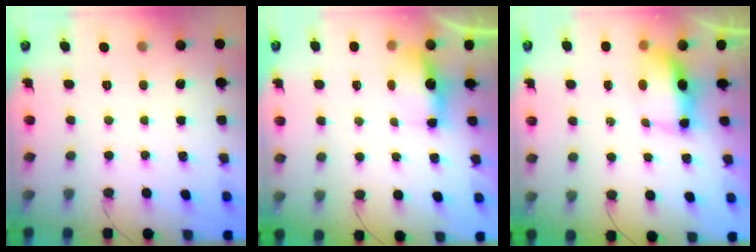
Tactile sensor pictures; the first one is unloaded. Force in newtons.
{"total": 6.2, "press": 6.1, "slide": 0.8}
{"total": 14.5, "press": 9.4, "slide": 11.1}